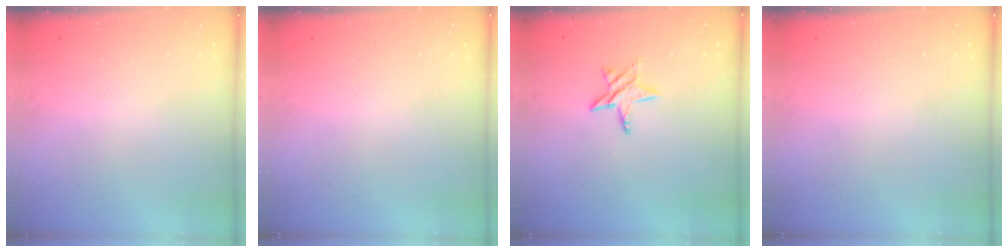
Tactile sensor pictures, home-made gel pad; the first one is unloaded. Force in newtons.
{"total": 0.0}
{"total": 7.2, "press": 7.1, "slide": 0.7}
{"total": 0.0}